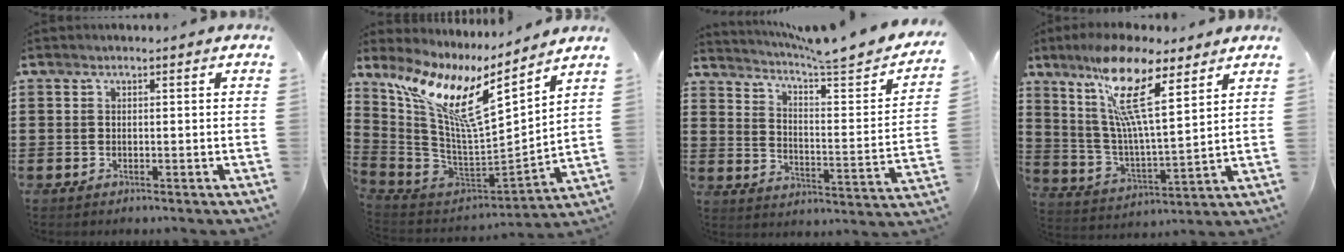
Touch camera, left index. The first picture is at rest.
{"total": 11.1, "force": [7.1, 1.8, 8.3], "torque": [-0.190, -0.051, 0.117]}
{"total": 5.8, "force": [5.0, -0.4, 2.8], "torque": [-0.063, -0.046, 0.075]}
{"total": 13.6, "force": [9.0, 2.7, 9.8], "torque": [-0.213, -0.029, 0.152]}